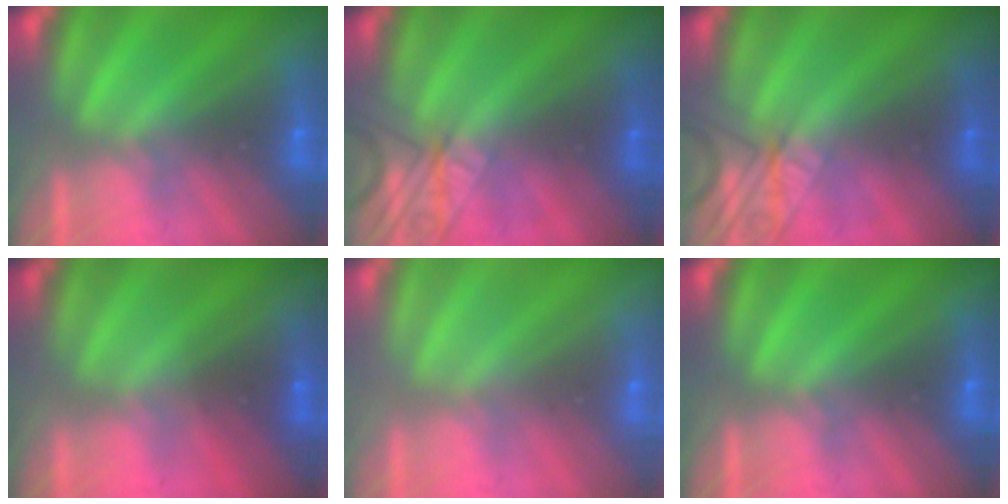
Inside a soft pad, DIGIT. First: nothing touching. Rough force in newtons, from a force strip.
{"total": 2.3}
{"total": 2.3}
{"total": 1.5}
{"total": 3.3}
{"total": 0.0}